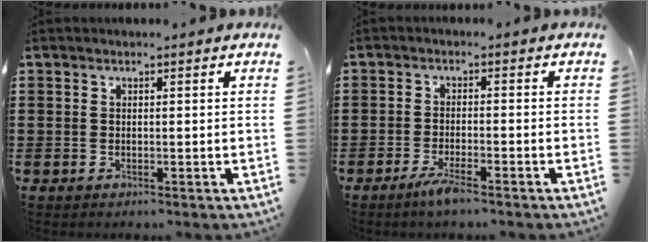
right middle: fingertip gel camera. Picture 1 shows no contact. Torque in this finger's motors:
{"motor_torque": [2.14, 0.00, 0.23, 0.11]}